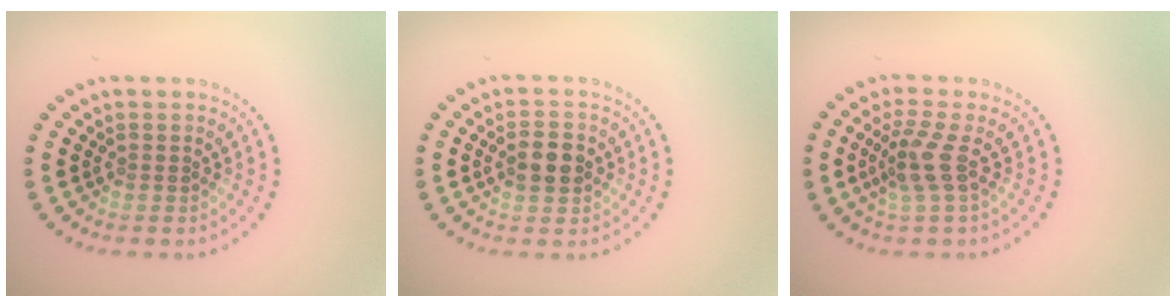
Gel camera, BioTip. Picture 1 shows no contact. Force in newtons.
{"total": 3.0, "press": 3.0, "slide": 0.1}
{"total": 2.8, "press": 2.1, "slide": 1.8}